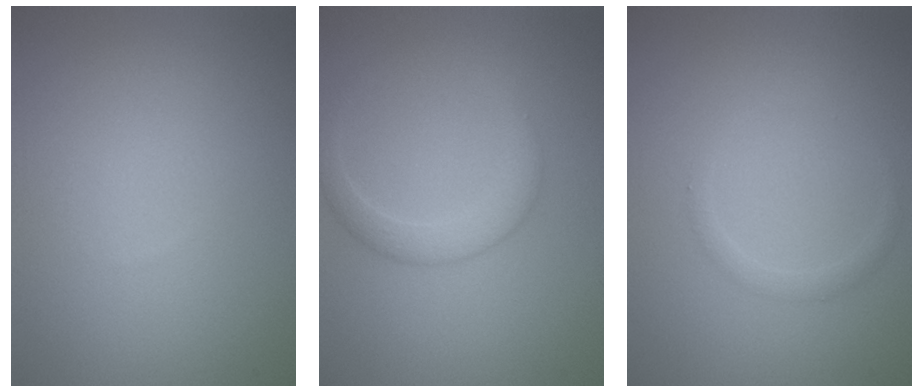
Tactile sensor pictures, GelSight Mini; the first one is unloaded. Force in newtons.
{"total": 2.3, "press": 2.3, "slide": 0.1}
{"total": 1.0, "press": 1.0, "slide": 0.0}